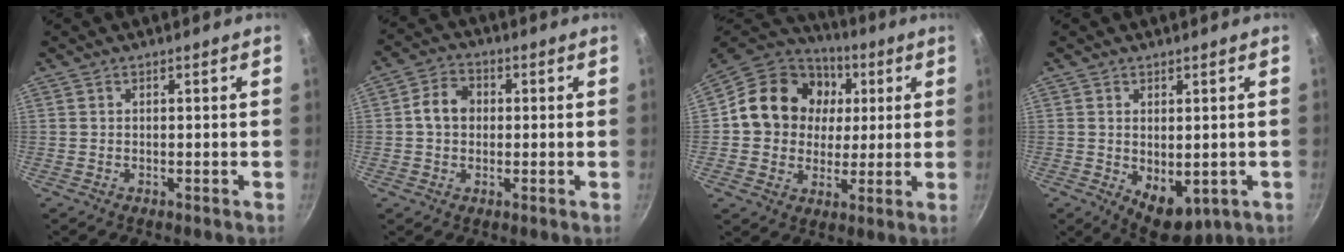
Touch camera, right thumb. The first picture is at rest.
{"total": 6.1, "force": [0.5, 5.0, 3.6], "torque": [-0.041, 0.014, -0.004]}
{"total": 17.9, "force": [3.2, 15.3, 8.6], "torque": [-0.129, 0.018, 0.044]}
{"total": 7.6, "force": [-0.9, 4.8, 5.9], "torque": [-0.067, -0.017, 0.004]}